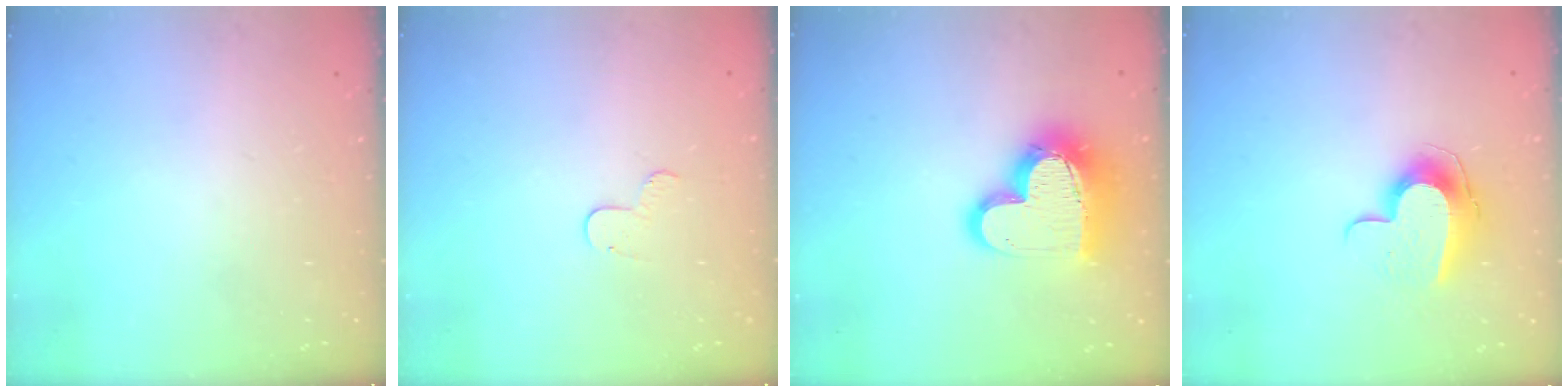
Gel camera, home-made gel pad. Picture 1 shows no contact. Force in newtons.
{"total": 4.9, "press": 4.9, "slide": 0.5}
{"total": 17.4, "press": 17.4, "slide": 1.3}
{"total": 10.0, "press": 9.9, "slide": 0.7}